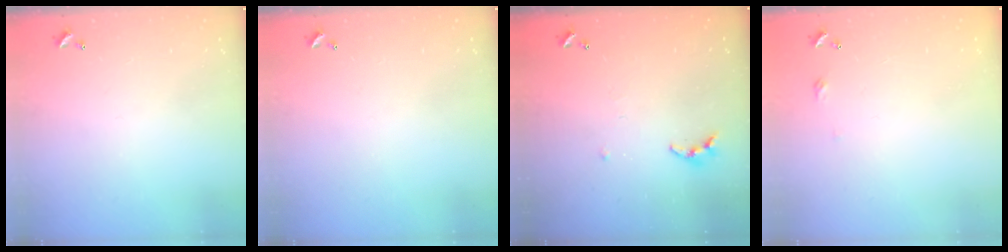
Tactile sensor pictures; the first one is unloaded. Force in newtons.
{"total": 0.0}
{"total": 4.0, "press": 3.9, "slide": 0.5}
{"total": 2.7, "press": 2.6, "slide": 0.4}